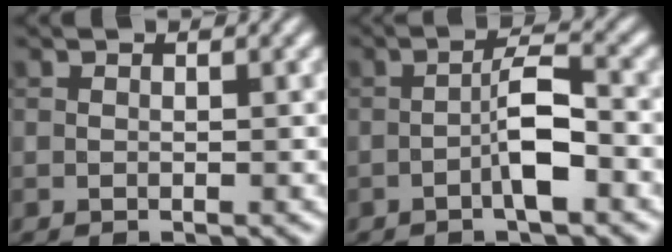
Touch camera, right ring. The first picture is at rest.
{"total": 3.6, "force": [-1.2, 0.8, 3.3], "torque": [-0.061, 0.010, -0.026]}